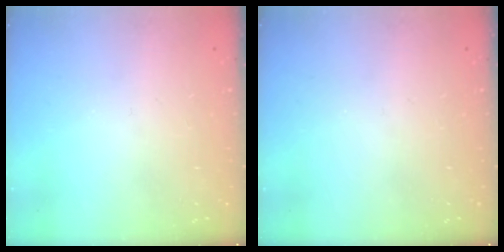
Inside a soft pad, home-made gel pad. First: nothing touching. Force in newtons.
{"total": 0.0}